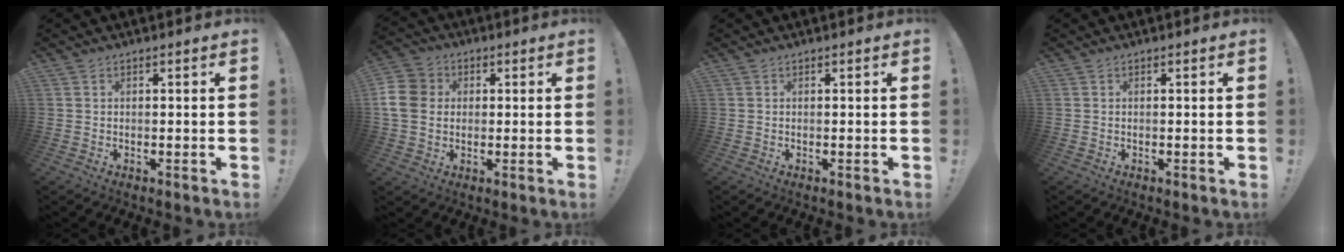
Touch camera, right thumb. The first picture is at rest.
{"total": 10.4, "force": [0.4, 8.9, 5.4], "torque": [-0.108, 0.012, 0.011]}
{"total": 0.0}
{"total": 0.0}